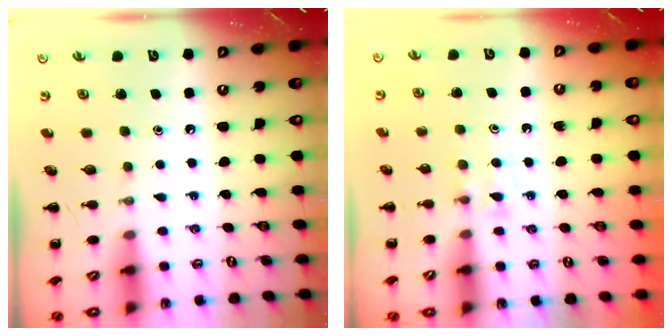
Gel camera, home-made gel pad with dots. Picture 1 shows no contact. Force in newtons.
{"total": 4.6, "press": 4.4, "slide": 1.6}